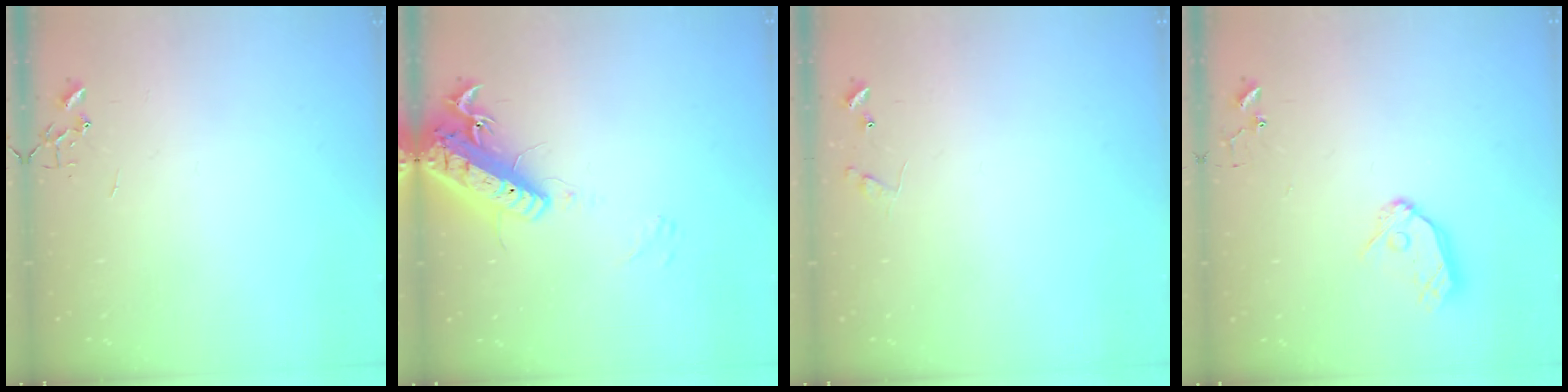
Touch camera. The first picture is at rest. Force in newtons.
{"total": 19.0, "press": 18.7, "slide": 3.7}
{"total": 7.7, "press": 7.7, "slide": 0.3}
{"total": 11.0, "press": 10.9, "slide": 1.1}